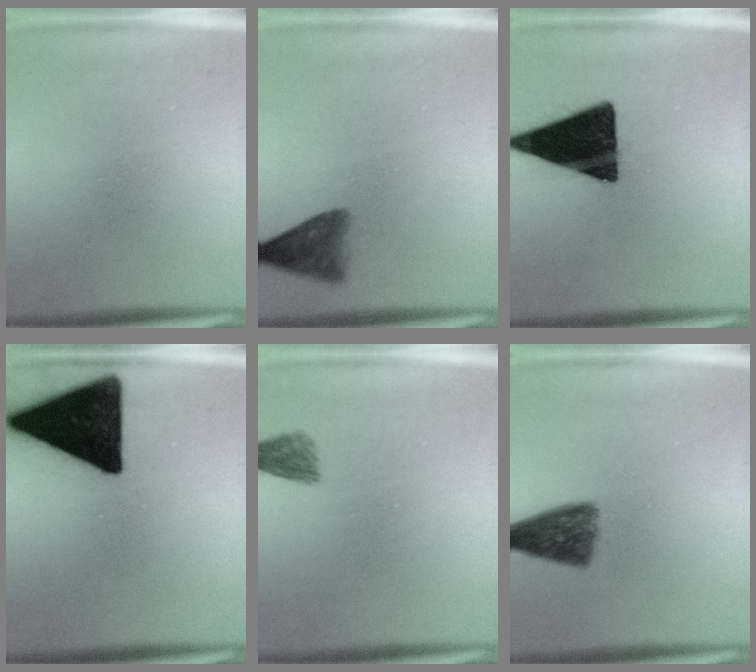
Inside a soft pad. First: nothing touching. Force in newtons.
{"total": 4.8}
{"total": 18.1}
{"total": 19.7}
{"total": 2.4}
{"total": 7.3}